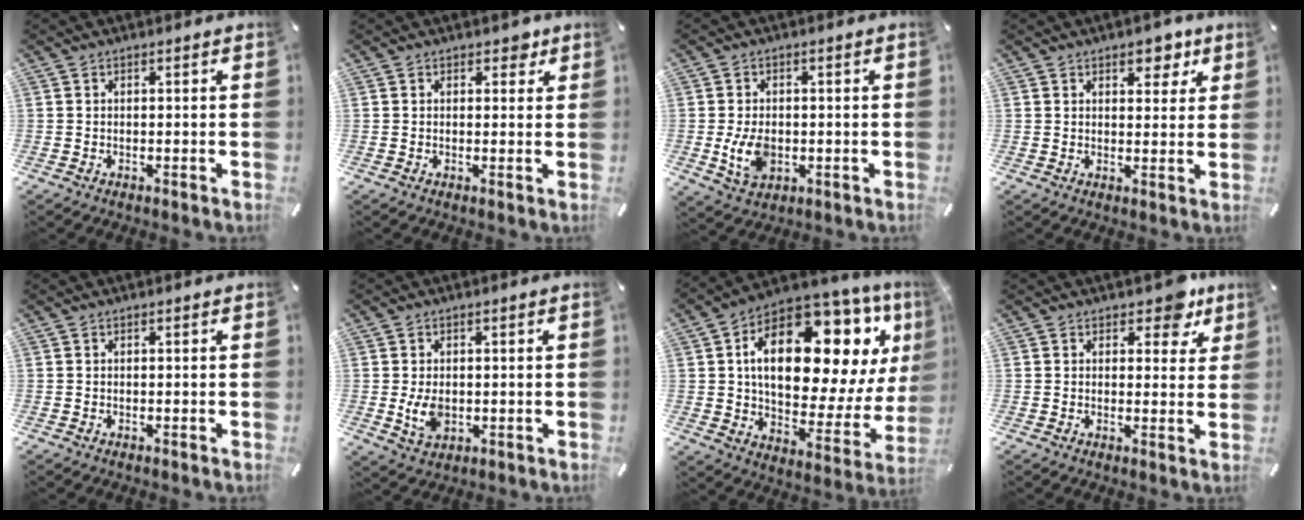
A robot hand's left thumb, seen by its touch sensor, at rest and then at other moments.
{"total": 2.6, "force": [1.4, 1.8, 1.3], "torque": [0.004, -0.005, 0.015]}
{"total": 7.0, "force": [-0.9, 4.9, 4.9], "torque": [-0.109, -0.006, -0.017]}
{"total": 6.2, "force": [3.7, 4.0, 3.0], "torque": [-0.015, -0.017, 0.055]}
{"total": 0.0}
{"total": 5.1, "force": [-0.3, 3.5, 3.7], "torque": [-0.087, -0.008, -0.011]}
{"total": 24.7, "force": [9.0, 12.9, 19.0], "torque": [-0.293, -0.062, 0.149]}
{"total": 7.1, "force": [4.8, 3.9, 3.5], "torque": [-0.020, -0.030, 0.077]}